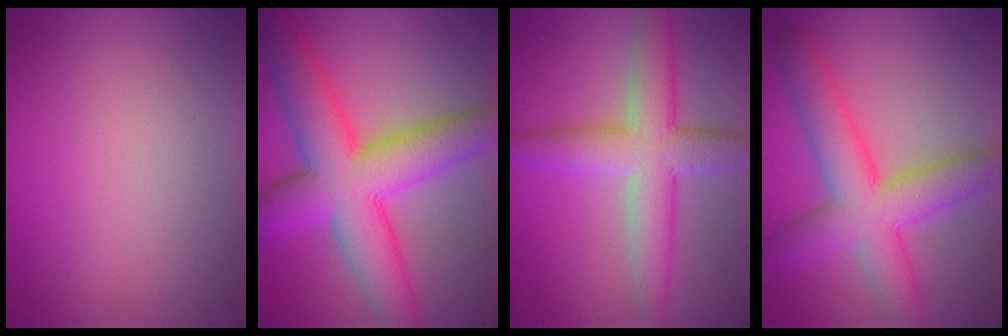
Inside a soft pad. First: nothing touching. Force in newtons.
{"total": 10.9, "press": 10.9, "slide": 0.2}
{"total": 6.8, "press": 6.8, "slide": 0.1}
{"total": 7.7, "press": 7.7, "slide": 0.2}